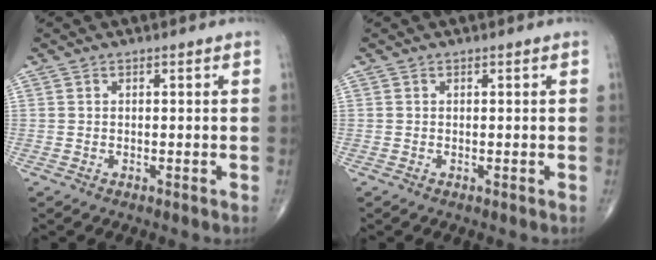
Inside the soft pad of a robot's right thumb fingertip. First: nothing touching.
{"total": 0.0}